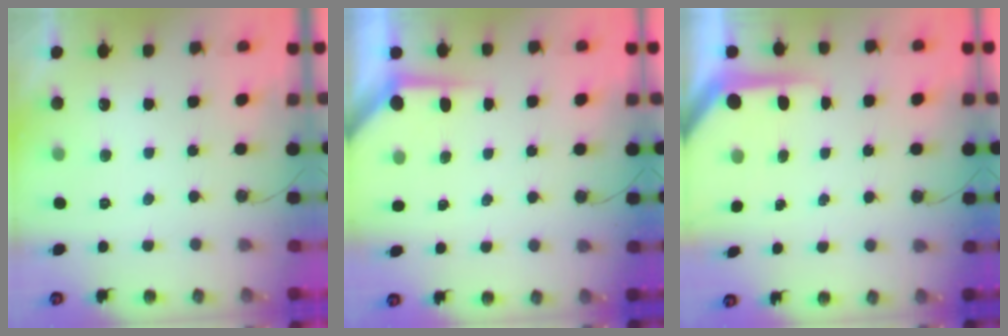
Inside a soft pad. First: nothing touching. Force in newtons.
{"total": 3.5, "press": 3.5, "slide": 0.3}
{"total": 5.1, "press": 5.1, "slide": 0.5}